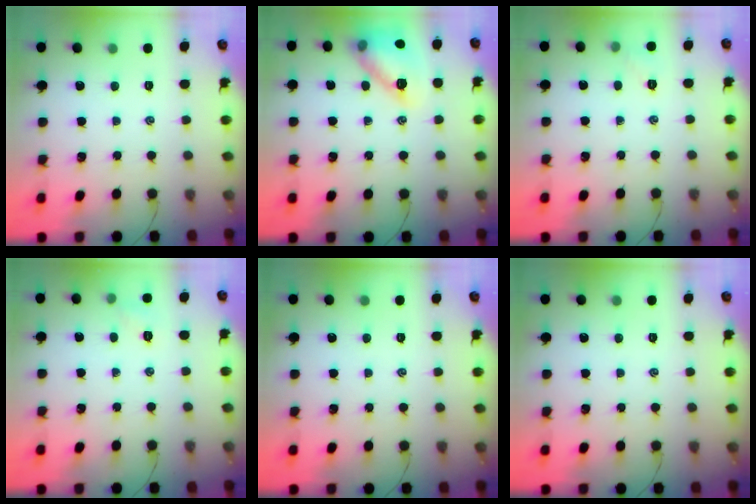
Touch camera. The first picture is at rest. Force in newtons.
{"total": 13.6, "press": 13.6, "slide": 0.7}
{"total": 3.8, "press": 3.6, "slide": 1.0}
{"total": 4.5, "press": 4.3, "slide": 1.3}
{"total": 0.0}
{"total": 0.0}